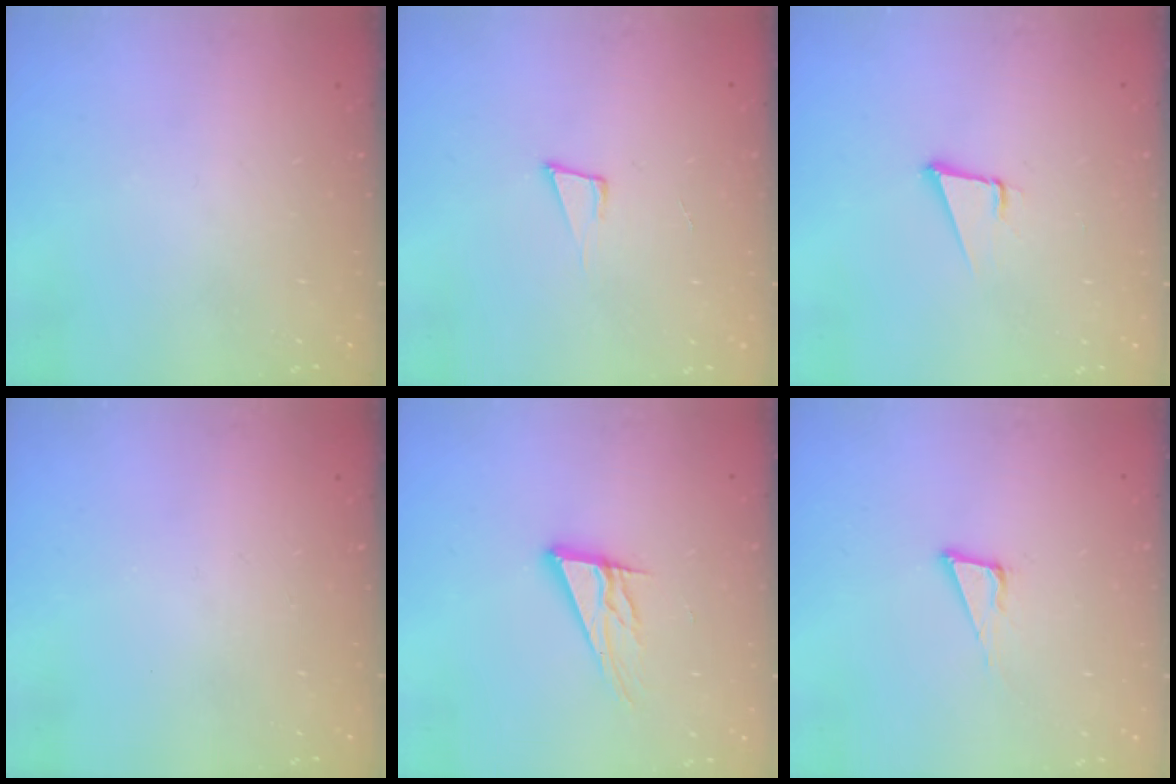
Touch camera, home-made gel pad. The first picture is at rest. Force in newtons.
{"total": 5.7, "press": 4.5, "slide": 3.4}
{"total": 4.3, "press": 3.4, "slide": 2.6}
{"total": 0.0}
{"total": 11.5, "press": 11.4, "slide": 1.9}
{"total": 5.5, "press": 4.7, "slide": 2.8}